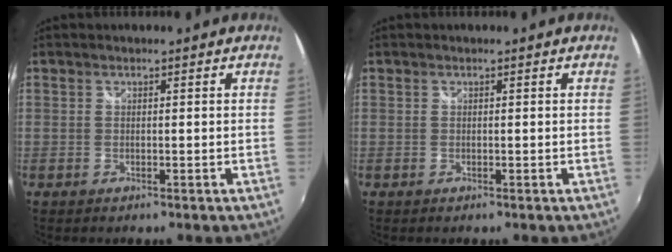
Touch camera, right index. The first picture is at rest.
{"total": 0.0}